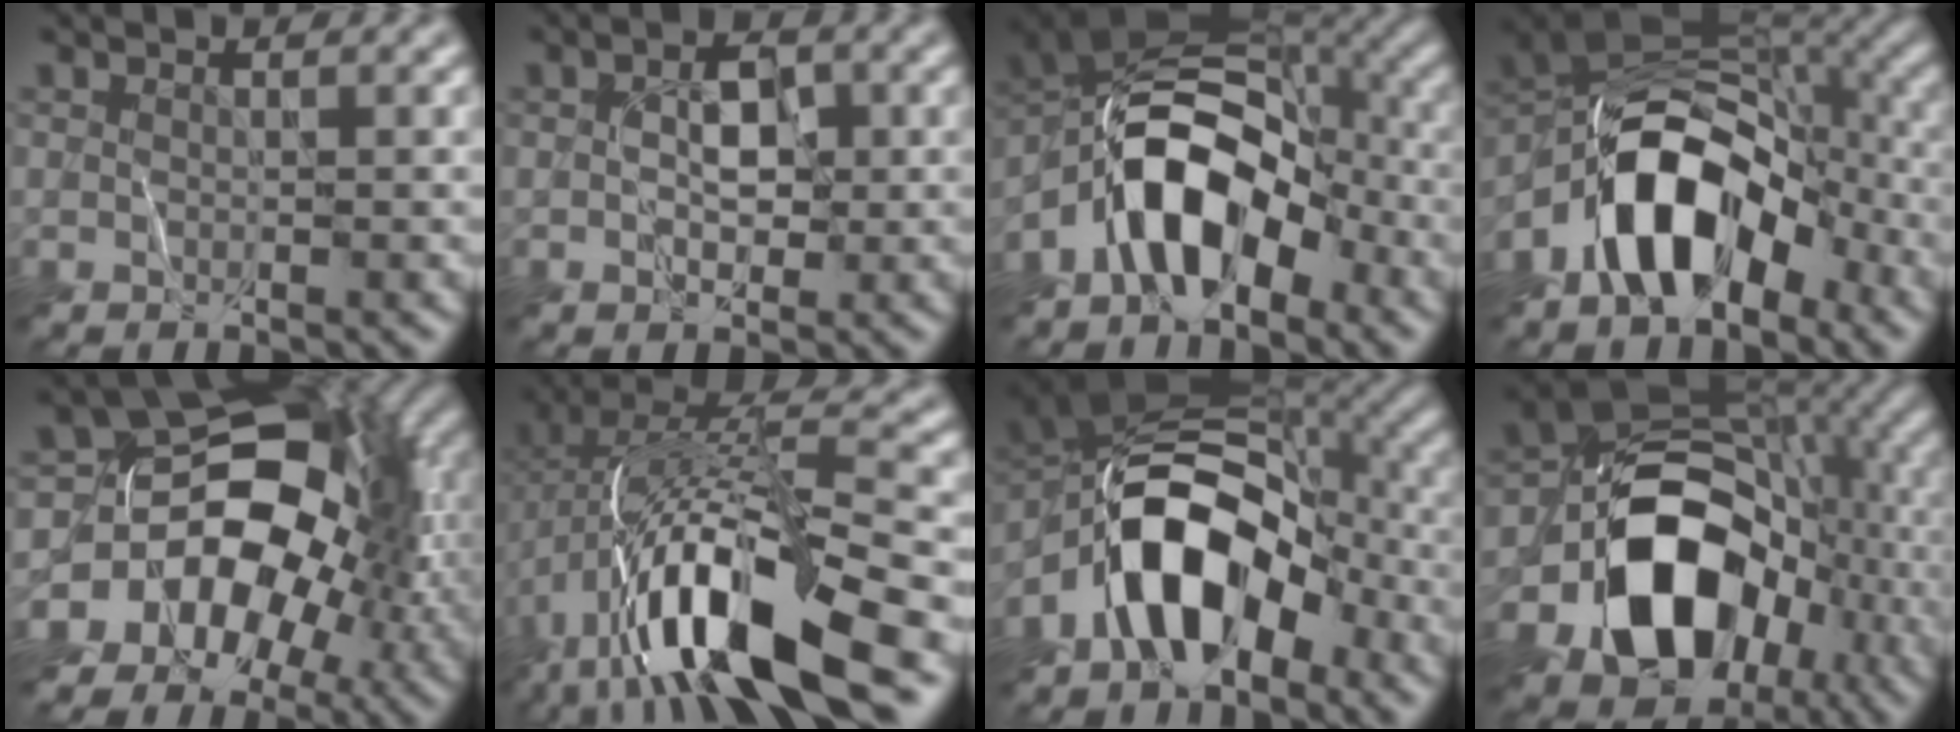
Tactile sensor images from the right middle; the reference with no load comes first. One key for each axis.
{"total": 3.1, "fx": -0.1, "fy": 1.9, "fz": 2.4, "tx": -0.039, "ty": 0.002, "tz": -0.004}
{"total": 8.7, "fx": -3.9, "fy": 4.9, "fz": 6.1, "tx": -0.092, "ty": 0.017, "tz": -0.080}
{"total": 10.4, "fx": -5.0, "fy": 5.9, "fz": 7.0, "tx": -0.105, "ty": 0.015, "tz": -0.098}
{"total": 12.9, "fx": -3.5, "fy": 9.1, "fz": 8.4, "tx": -0.086, "ty": 0.010, "tz": -0.074}
{"total": 14.8, "fx": -5.1, "fy": 5.9, "fz": 12.6, "tx": -0.234, "ty": -0.006, "tz": -0.085}
{"total": 10.0, "fx": -4.3, "fy": 5.6, "fz": 7.0, "tx": -0.113, "ty": 0.018, "tz": -0.086}
{"total": 14.6, "fx": -5.1, "fy": 10.5, "fz": 8.8, "tx": -0.137, "ty": -0.014, "tz": -0.093}